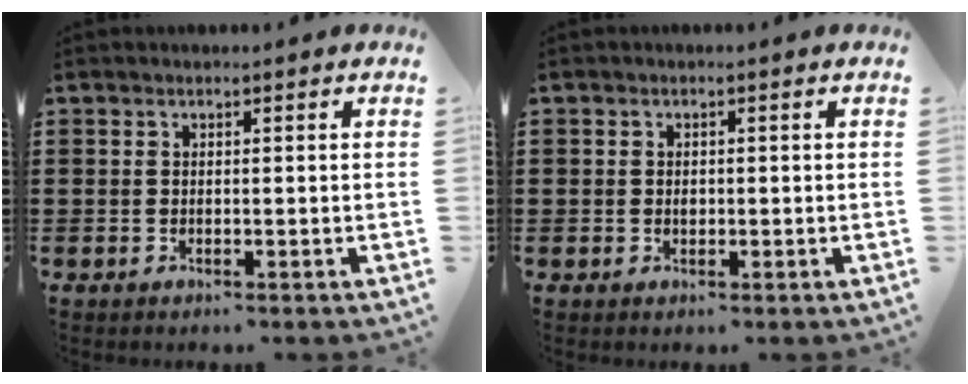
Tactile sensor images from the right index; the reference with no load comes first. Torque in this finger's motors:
{"motor_torque": [0.67, 0.80, 0.00, -0.02]}